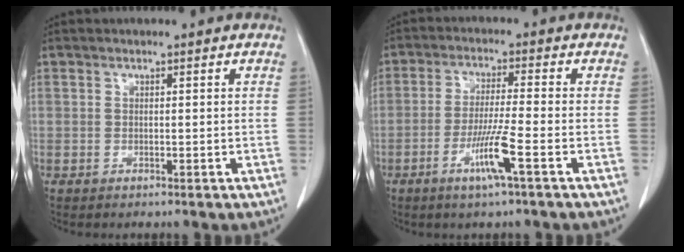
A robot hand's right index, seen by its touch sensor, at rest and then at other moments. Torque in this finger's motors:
{"motor_torque": [0.79, -0.29, 0.20, 0.07]}